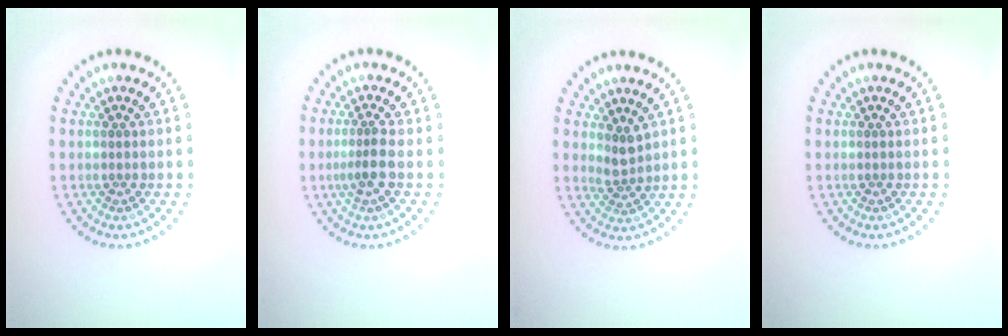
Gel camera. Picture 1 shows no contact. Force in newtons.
{"total": 2.1, "press": 1.7, "slide": 1.2}
{"total": 1.8, "press": 1.3, "slide": 1.1}
{"total": 0.0}